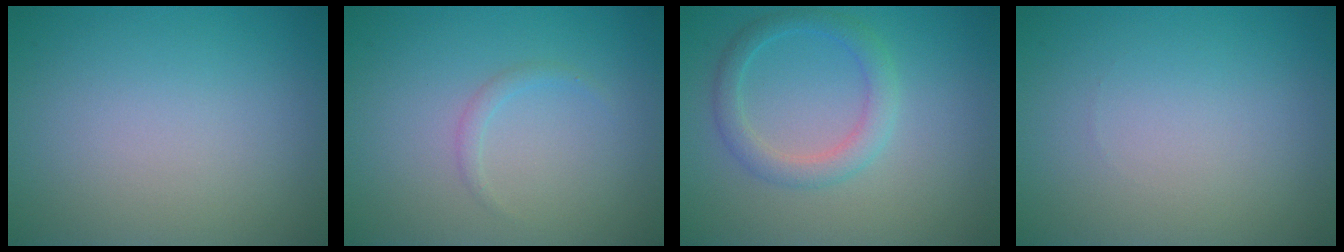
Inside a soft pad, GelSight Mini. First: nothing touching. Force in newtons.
{"total": 0.9, "press": 0.9, "slide": 0.0}
{"total": 2.7, "press": 2.7, "slide": 0.1}
{"total": 0.0}